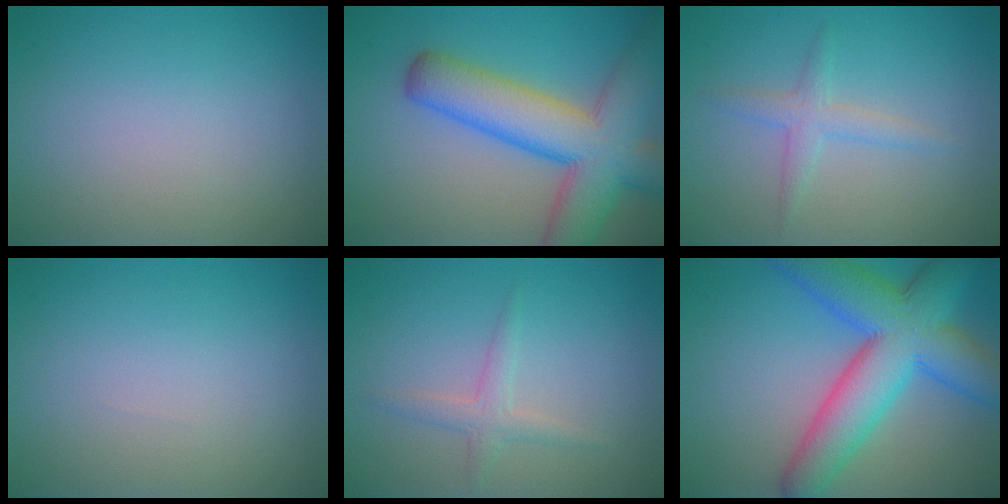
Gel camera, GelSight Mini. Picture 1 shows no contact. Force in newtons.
{"total": 10.4, "press": 10.4, "slide": 0.5}
{"total": 2.0, "press": 2.0, "slide": 0.1}
{"total": 0.0}
{"total": 1.8, "press": 1.8, "slide": 0.1}
{"total": 10.3, "press": 10.3, "slide": 0.3}